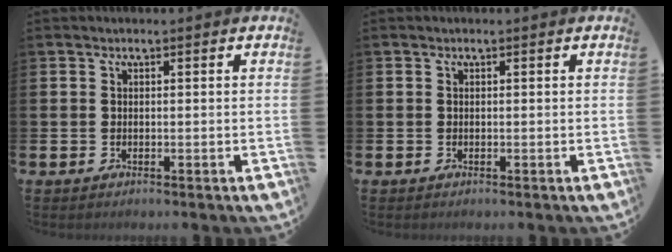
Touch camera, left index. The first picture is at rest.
{"total": 0.0}